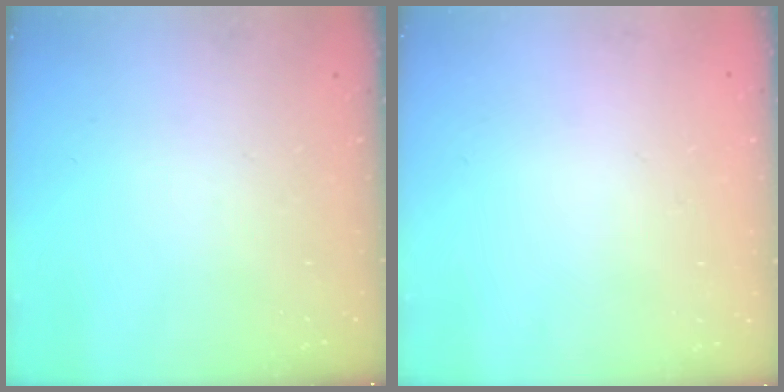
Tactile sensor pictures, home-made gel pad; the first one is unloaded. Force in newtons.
{"total": 1.8, "press": 1.7, "slide": 0.1}